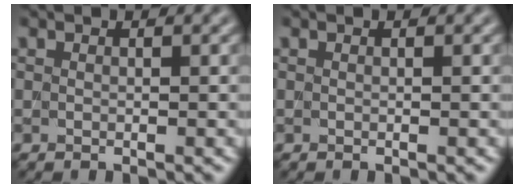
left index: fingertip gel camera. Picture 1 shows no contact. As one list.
[{"total": 0.0}]